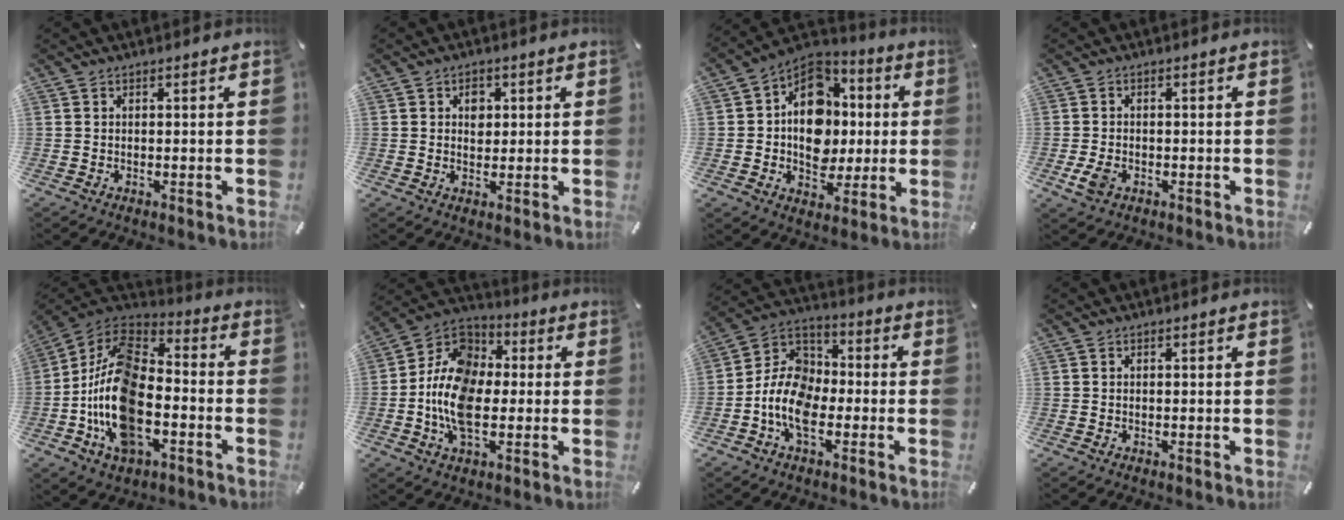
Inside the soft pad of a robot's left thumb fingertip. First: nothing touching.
{"total": 3.7, "force": [0.9, 2.9, 2.1], "torque": [-0.013, -0.006, 0.006]}
{"total": 15.2, "force": [-0.5, 12.5, 8.6], "torque": [-0.130, 0.006, -0.003]}
{"total": 3.6, "force": [-1.3, 2.3, 2.4], "torque": [-0.060, -0.002, -0.025]}
{"total": 19.9, "force": [-7.0, 11.4, 14.7], "torque": [-0.315, 0.023, -0.125]}
{"total": 14.1, "force": [-3.3, 9.6, 9.8], "torque": [-0.231, 0.013, -0.065]}
{"total": 11.4, "force": [-4.9, 7.6, 6.9], "torque": [-0.158, 0.014, -0.095]}
{"total": 0.0}